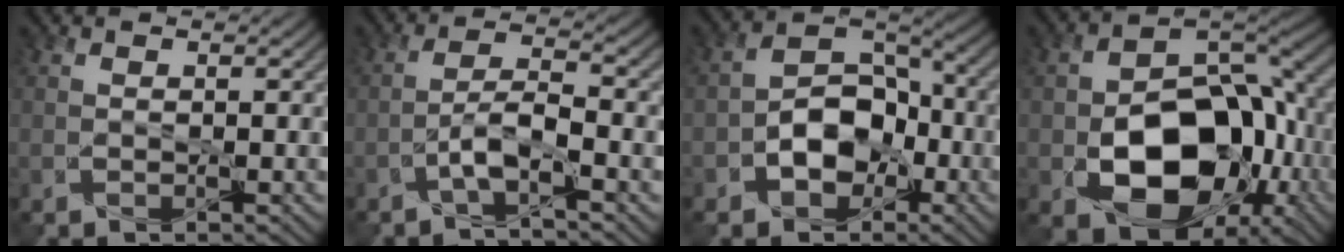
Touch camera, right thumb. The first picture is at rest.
{"total": 3.5, "force": [-2.3, -0.5, 2.5], "torque": [-0.045, 0.015, -0.045]}
{"total": 7.7, "force": [-2.9, 4.8, 5.2], "torque": [-0.094, -0.005, -0.053]}
{"total": 14.3, "force": [-3.9, 9.3, 10.2], "torque": [-0.146, -0.027, -0.067]}